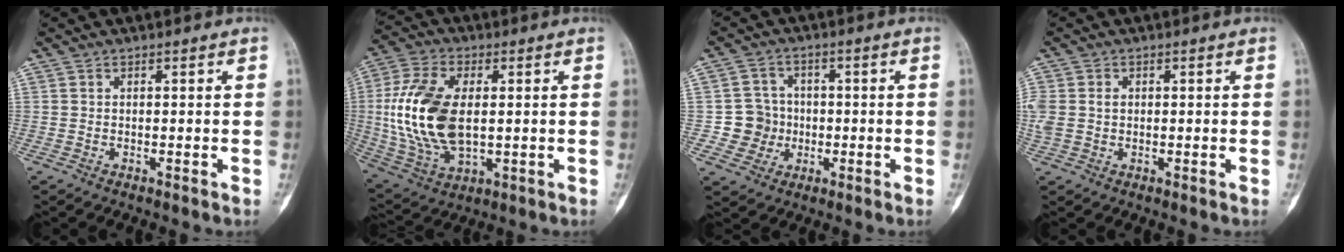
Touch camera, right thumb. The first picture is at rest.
{"total": 17.9, "force": [0.9, 10.1, 14.8], "torque": [-0.307, -0.007, 0.025]}
{"total": 6.4, "force": [-1.0, 6.3, 0.8], "torque": [0.020, 0.014, -0.018]}
{"total": 4.4, "force": [0.4, 3.4, 2.7], "torque": [-0.076, 0.014, 0.016]}